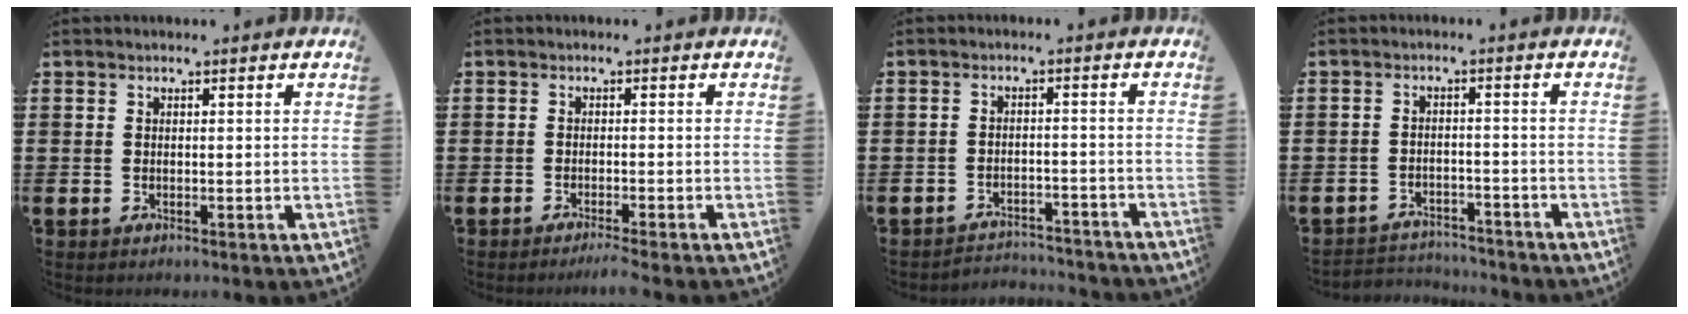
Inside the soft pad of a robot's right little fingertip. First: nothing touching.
{"total": 1.4, "force": [-1.2, -0.2, 0.8], "torque": [-0.011, 0.000, -0.022]}
{"total": 2.7, "force": [-2.7, 0.1, -0.1], "torque": [-0.005, 0.004, -0.060]}
{"total": 2.9, "force": [-2.8, 0.4, -0.2], "torque": [-0.005, 0.000, -0.062]}